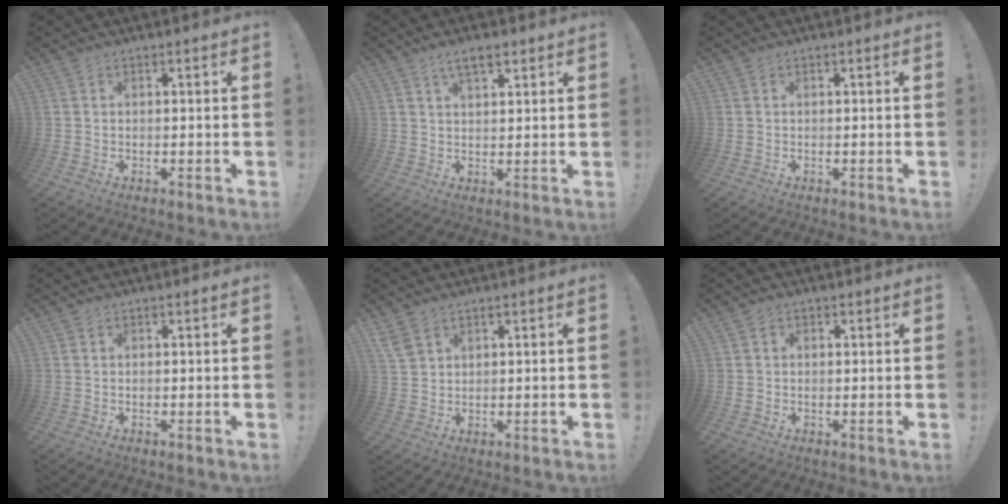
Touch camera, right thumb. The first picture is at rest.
{"total": 5.3, "force": [3.2, 1.9, 3.7], "torque": [-0.057, -0.011, 0.055]}
{"total": 0.0}
{"total": 0.0}
{"total": 4.2, "force": [2.9, 2.1, 2.3], "torque": [-0.047, -0.009, 0.059]}
{"total": 0.7, "force": [0.1, 0.6, 0.3], "torque": [-0.001, 0.000, 0.000]}